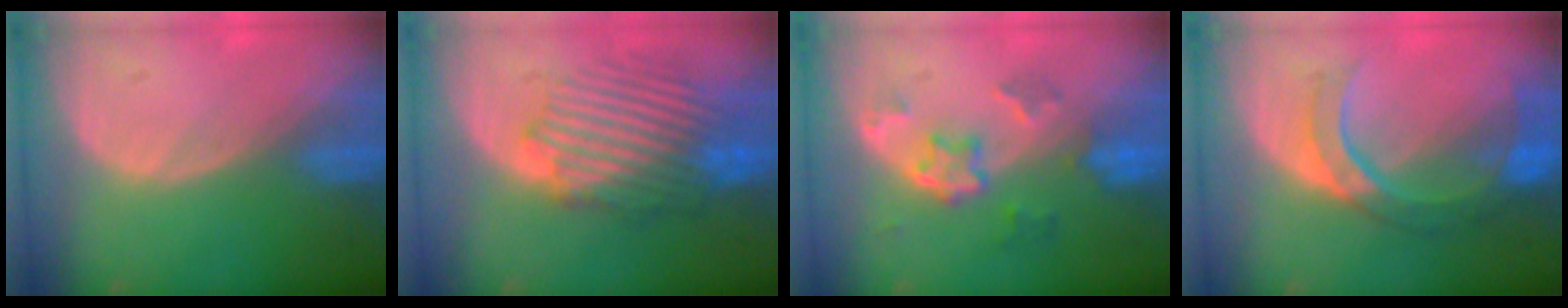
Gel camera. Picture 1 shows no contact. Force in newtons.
{"total": 9.8, "press": 9.5, "slide": 2.5}
{"total": 6.1, "press": 5.5, "slide": 2.7}
{"total": 8.9, "press": 7.8, "slide": 4.1}